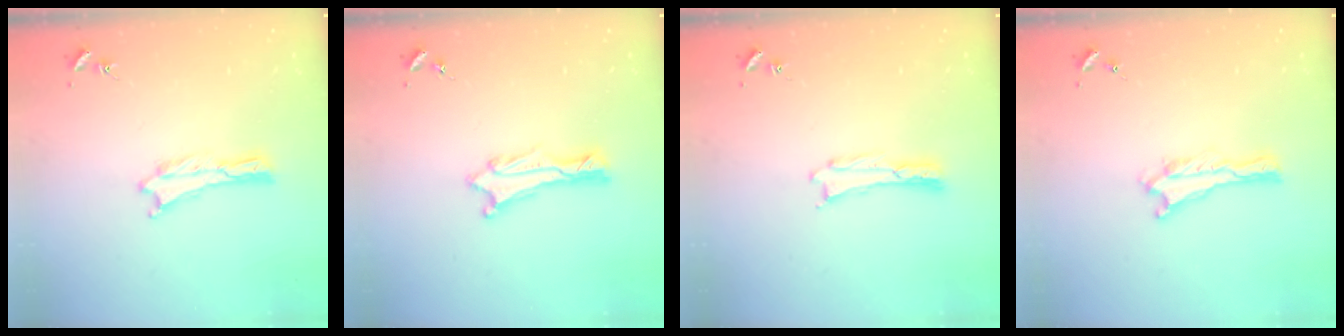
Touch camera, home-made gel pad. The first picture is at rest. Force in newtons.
{"total": 0.9, "press": 0.8, "slide": 0.1}
{"total": 0.0}
{"total": 0.0}